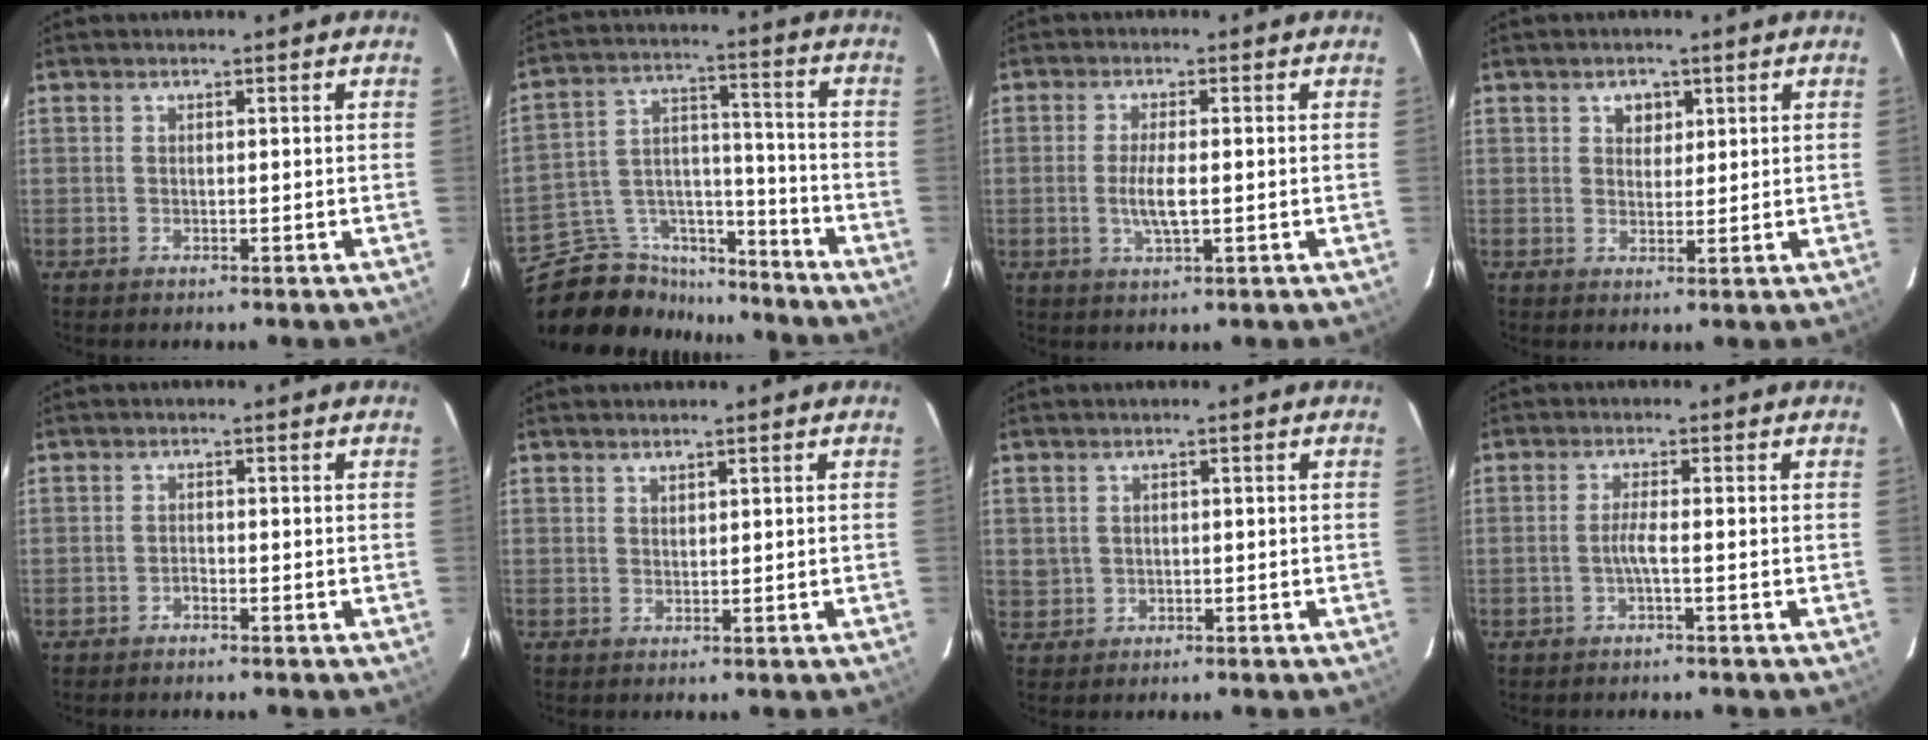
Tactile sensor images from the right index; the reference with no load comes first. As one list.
[{"total": 16.4, "force": [-14.0, 7.8, 3.2], "torque": [-0.078, 0.065, -0.225]}, {"total": 4.7, "force": [-0.6, 1.0, 4.6], "torque": [-0.092, -0.008, -0.011]}, {"total": 2.9, "force": [1.3, 2.4, 1.0], "torque": [-0.008, 0.007, 0.023]}, {"total": 0.9, "force": [-0.8, 0.4, 0.1], "torque": [-0.002, 0.002, -0.015]}, {"total": 0.9, "force": [0.8, 0.3, 0.2], "torque": [-0.004, 0.002, 0.017]}, {"total": 2.9, "force": [0.2, 2.8, 0.5], "torque": [-0.010, 0.005, 0.013]}, {"total": 2.1, "force": [-0.8, -0.5, 1.9], "torque": [-0.039, -0.001, -0.016]}]